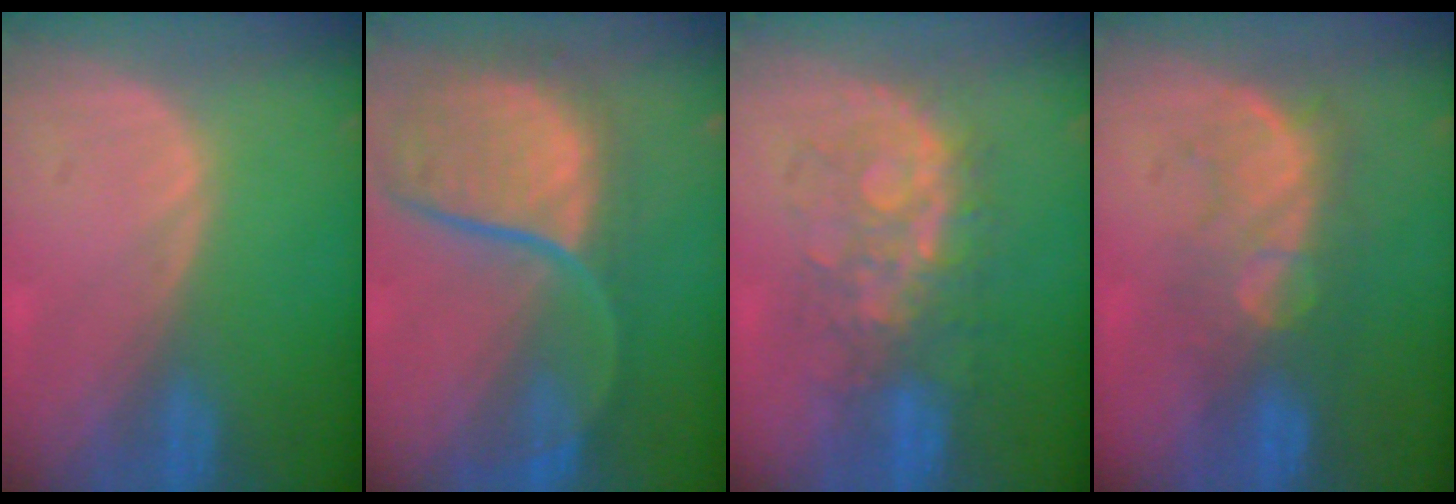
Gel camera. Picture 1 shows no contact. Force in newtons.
{"total": 11.9, "press": 9.9, "slide": 6.7}
{"total": 7.9, "press": 7.9, "slide": 0.0}
{"total": 7.8, "press": 7.7, "slide": 1.5}